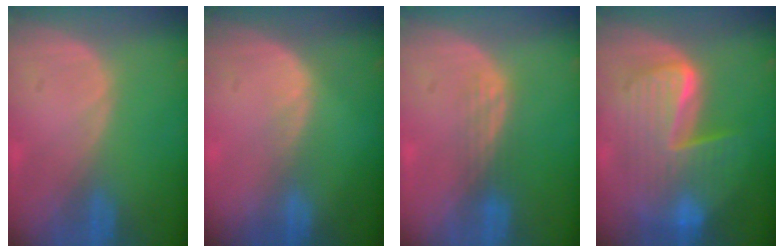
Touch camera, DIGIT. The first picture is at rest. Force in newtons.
{"total": 1.5, "press": 1.0, "slide": 1.1}
{"total": 2.9, "press": 2.5, "slide": 1.5}
{"total": 10.4, "press": 10.4, "slide": 0.9}